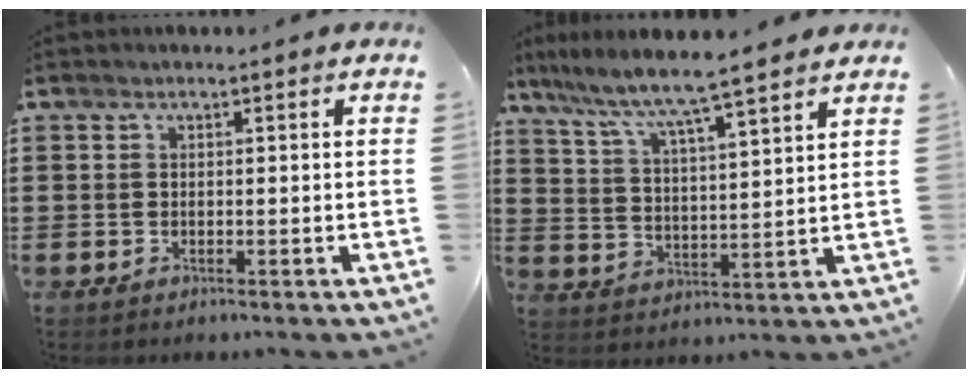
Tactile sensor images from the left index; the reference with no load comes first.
{"total": 5.7, "force": [5.2, -0.3, 2.5], "torque": [-0.072, -0.037, 0.081]}